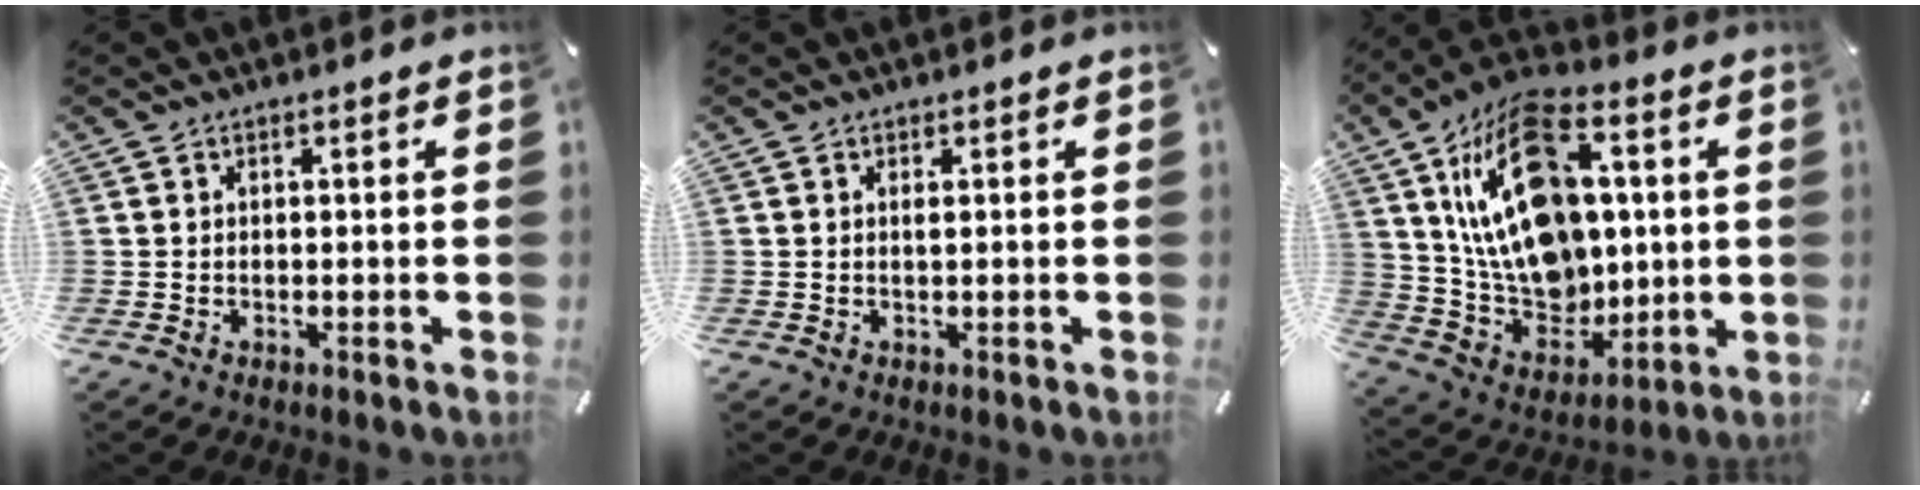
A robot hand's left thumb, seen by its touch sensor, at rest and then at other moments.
{"total": 0.7, "force": [0.2, 0.0, 0.7], "torque": [-0.013, -0.001, 0.002]}
{"total": 23.7, "force": [7.1, 15.9, 16.0], "torque": [-0.312, -0.034, 0.125]}